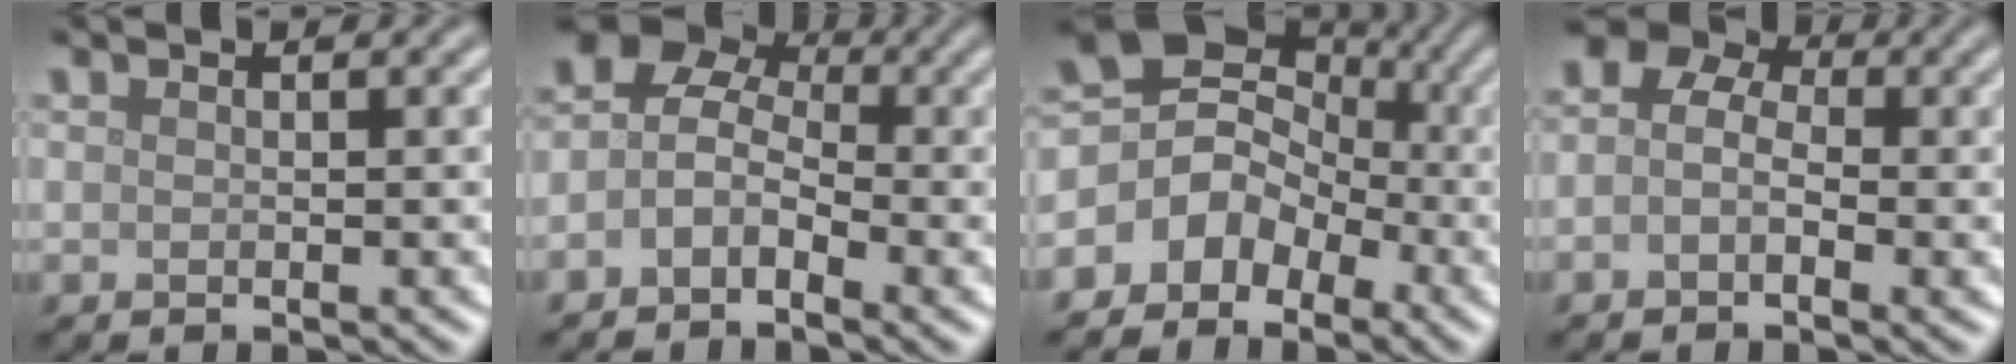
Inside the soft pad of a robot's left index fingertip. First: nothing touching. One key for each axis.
{"total": 3.9, "fx": -0.6, "fy": 2.9, "fz": 2.5, "tx": -0.036, "ty": 0.009, "tz": -0.017}
{"total": 5.7, "fx": -1.9, "fy": 4.7, "fz": 2.5, "tx": -0.030, "ty": 0.014, "tz": -0.055}
{"total": 5.4, "fx": 0.6, "fy": 4.1, "fz": 3.5, "tx": -0.022, "ty": 0.026, "tz": -0.030}